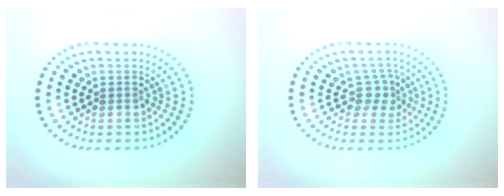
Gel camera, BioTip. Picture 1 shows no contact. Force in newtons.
{"total": 2.3, "press": 1.7, "slide": 1.6}